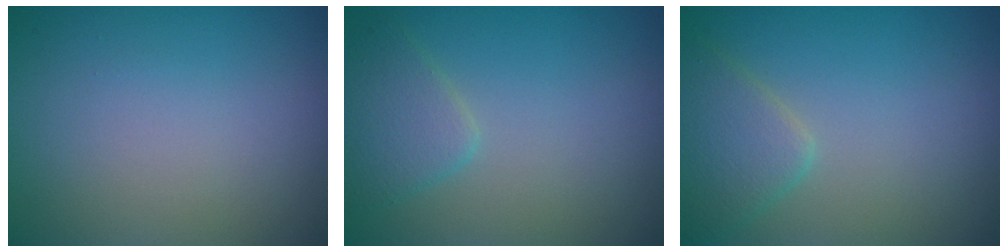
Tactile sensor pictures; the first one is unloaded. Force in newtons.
{"total": 2.3, "press": 2.3, "slide": 0.1}
{"total": 2.8, "press": 2.8, "slide": 0.1}